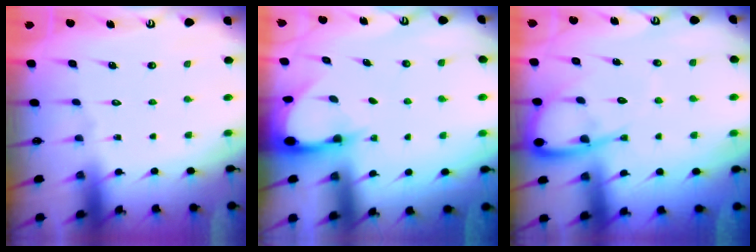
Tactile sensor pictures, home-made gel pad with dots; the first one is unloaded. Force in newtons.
{"total": 3.5, "press": 3.5, "slide": 0.2}
{"total": 9.0, "press": 9.0, "slide": 1.0}